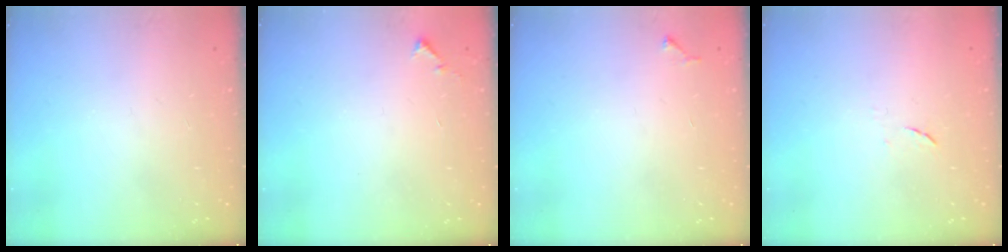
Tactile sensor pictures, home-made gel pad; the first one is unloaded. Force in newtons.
{"total": 5.8, "press": 5.8, "slide": 0.4}
{"total": 4.2, "press": 4.1, "slide": 0.4}
{"total": 4.3, "press": 4.2, "slide": 0.6}